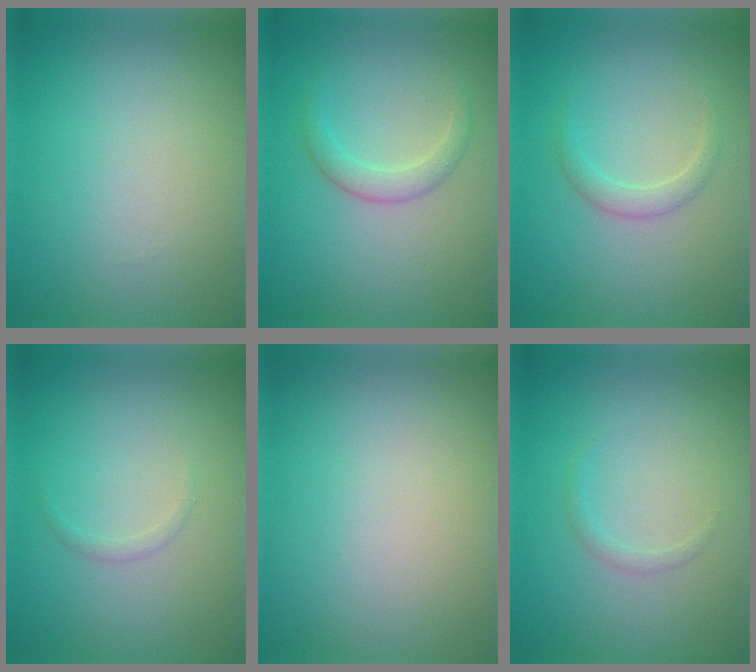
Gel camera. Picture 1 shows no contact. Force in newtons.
{"total": 1.9, "press": 1.9, "slide": 0.1}
{"total": 1.5, "press": 1.5, "slide": 0.1}
{"total": 0.6, "press": 0.6, "slide": 0.1}
{"total": 0.0}
{"total": 0.7, "press": 0.7, "slide": 0.0}